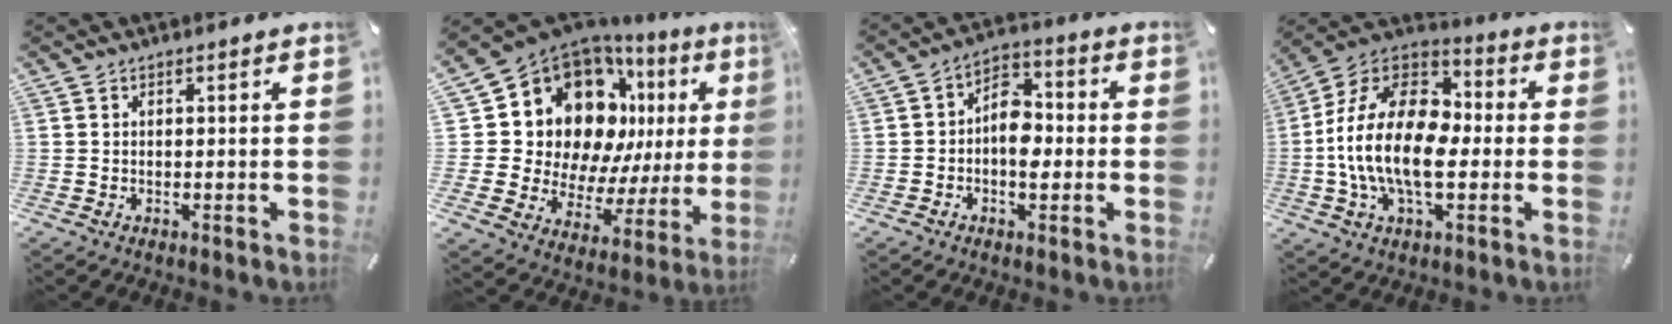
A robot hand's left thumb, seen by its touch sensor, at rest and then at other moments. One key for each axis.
{"total": 19.6, "fx": 10.7, "fy": 13.0, "fz": 10.2, "tx": -0.155, "ty": -0.101, "tz": 0.207}
{"total": 7.7, "fx": -1.9, "fy": 5.2, "fz": 5.4, "tx": -0.075, "ty": 0.012, "tz": -0.037}
{"total": 19.7, "fx": -3.6, "fy": 11.8, "fz": 15.5, "tx": -0.331, "ty": 0.015, "tz": -0.064}